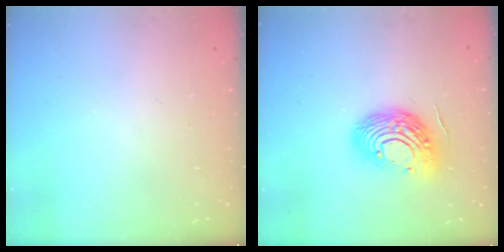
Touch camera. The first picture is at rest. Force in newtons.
{"total": 13.9, "press": 13.8, "slide": 1.6}